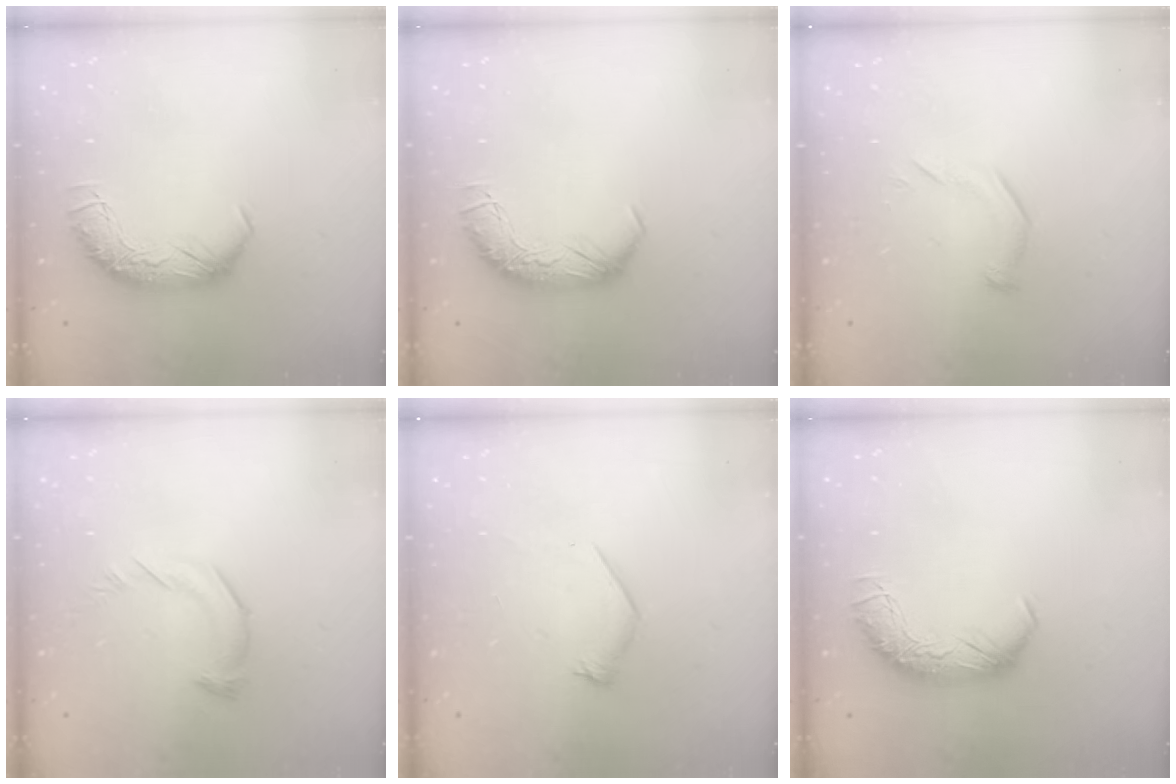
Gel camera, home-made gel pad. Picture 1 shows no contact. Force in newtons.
{"total": 0.0}
{"total": 4.8, "press": 4.6, "slide": 1.3}
{"total": 5.5, "press": 5.5, "slide": 0.3}
{"total": 6.3, "press": 6.2, "slide": 1.1}
{"total": 0.0}